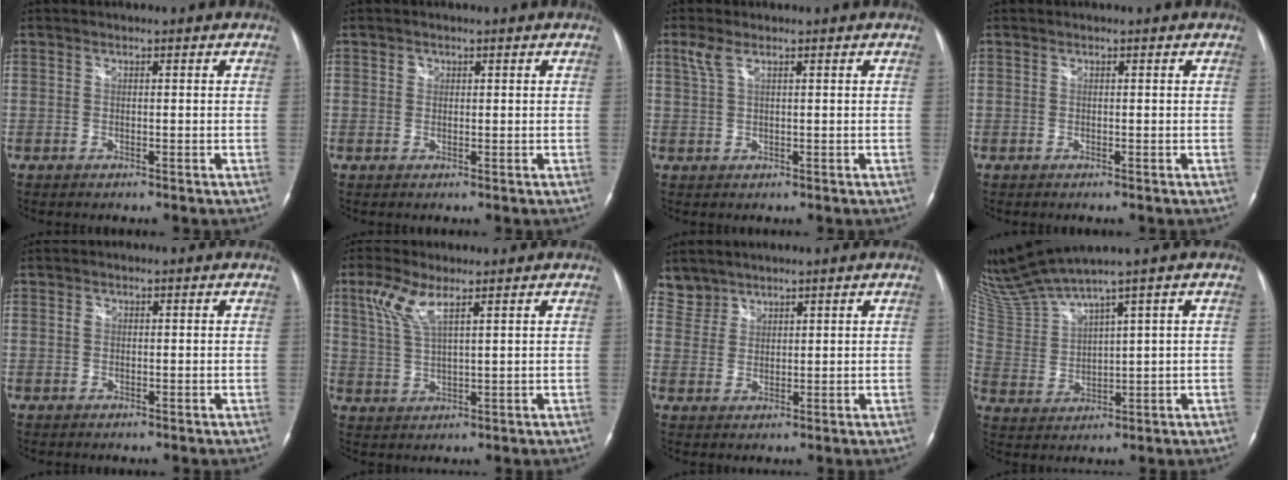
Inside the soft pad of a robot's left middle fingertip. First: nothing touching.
{"total": 1.0, "force": [0.4, 0.9, 0.2], "torque": [0.001, 0.001, 0.005]}
{"total": 2.5, "force": [1.5, 0.7, 2.0], "torque": [-0.058, 0.016, 0.038]}
{"total": 0.0}
{"total": 0.8, "force": [0.3, 0.6, 0.4], "torque": [-0.007, 0.001, 0.006]}
{"total": 5.9, "force": [3.3, 1.2, 4.8], "torque": [-0.115, 0.011, 0.072]}
{"total": 3.7, "force": [3.2, 1.7, -0.6], "torque": [0.020, 0.009, 0.067]}
{"total": 7.8, "force": [7.1, -1.6, 2.9], "torque": [-0.080, 0.000, 0.160]}